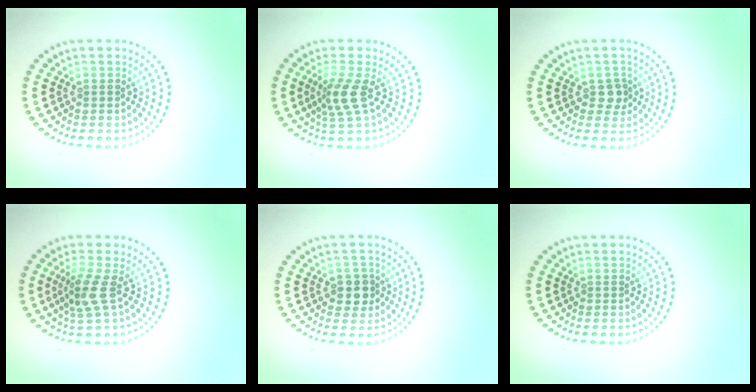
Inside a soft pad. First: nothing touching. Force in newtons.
{"total": 2.9, "press": 2.0, "slide": 2.0}
{"total": 1.6, "press": 1.4, "slide": 0.7}
{"total": 2.8, "press": 2.1, "slide": 1.8}
{"total": 2.3, "press": 2.1, "slide": 0.8}
{"total": 0.0}